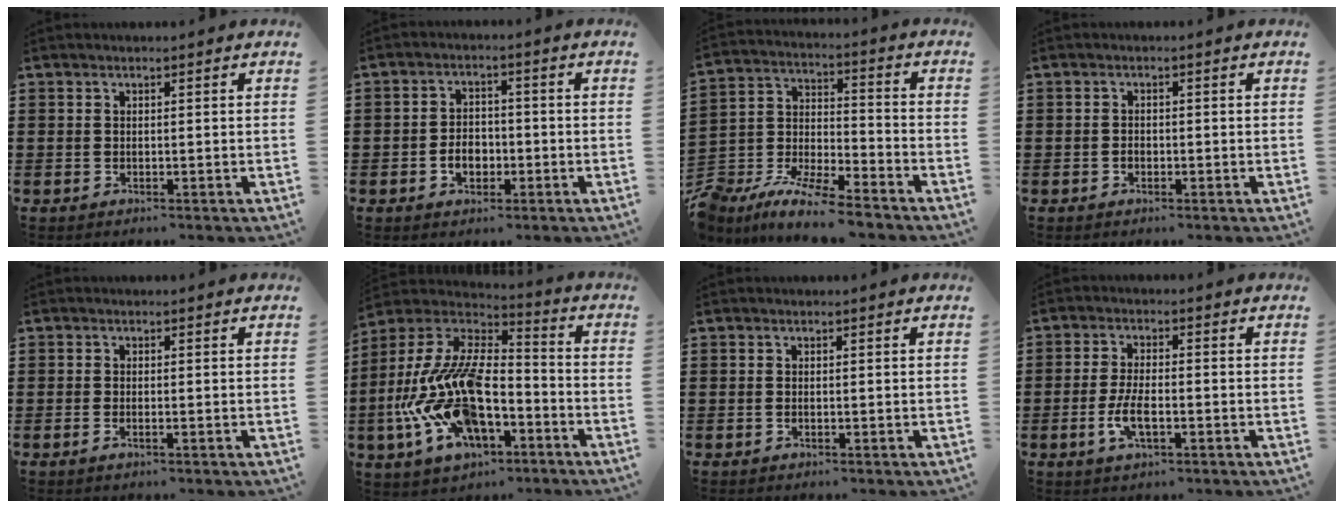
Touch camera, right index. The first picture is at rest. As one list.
[{"total": 3.8, "force": [-1.3, 2.7, 2.4], "torque": [-0.040, 0.001, -0.027]}, {"total": 7.7, "force": [-7.5, 0.6, 1.8], "torque": [-0.047, -0.001, -0.155]}, {"total": 0.9, "force": [-0.5, 0.6, 0.5], "torque": [-0.011, -0.001, -0.008]}, {"total": 0.8, "force": [-0.4, 0.2, 0.7], "torque": [-0.015, -0.003, -0.006]}, {"total": 15.8, "force": [-6.2, 8.1, 12.1], "torque": [-0.288, -0.009, -0.124]}, {"total": 0.0}, {"total": 4.8, "force": [-1.6, 1.7, 4.2], "torque": [-0.092, -0.003, -0.033]}]